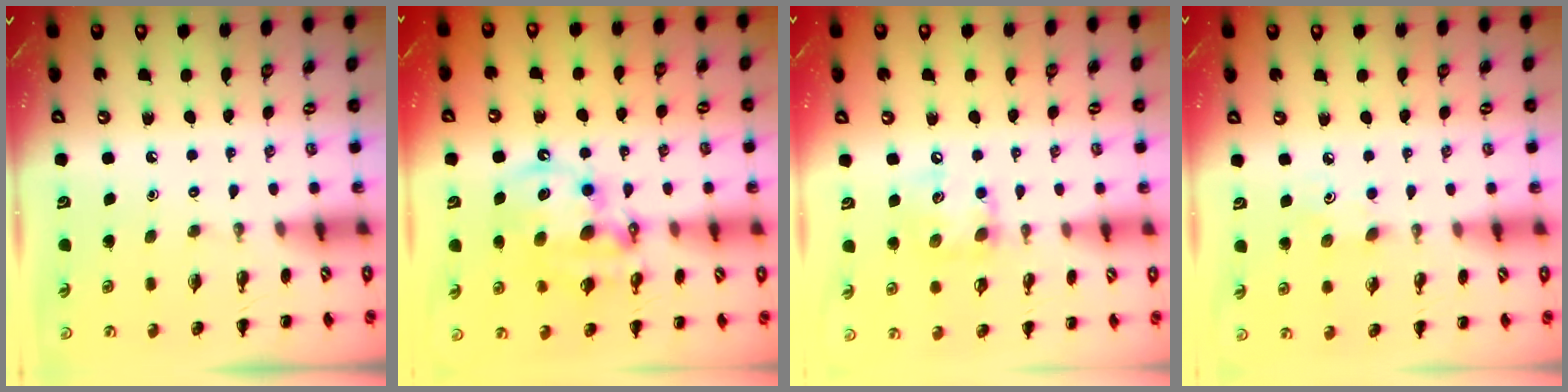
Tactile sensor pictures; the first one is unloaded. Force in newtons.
{"total": 13.4, "press": 13.1, "slide": 3.1}
{"total": 10.3, "press": 10.2, "slide": 0.8}
{"total": 3.0, "press": 2.9, "slide": 0.8}